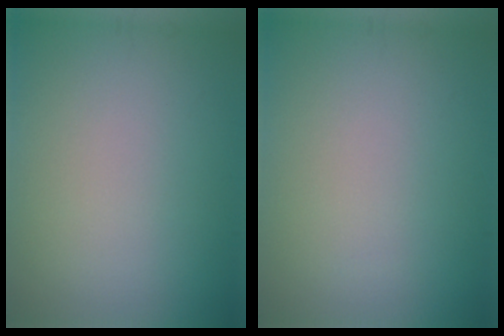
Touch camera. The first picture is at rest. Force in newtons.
{"total": 0.0}